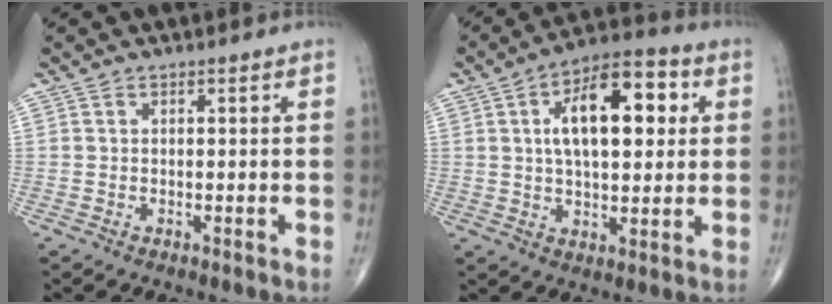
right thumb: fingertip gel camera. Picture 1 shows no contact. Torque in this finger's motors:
{"motor_torque": [0.75, 3.28, 1.65, 0.24, 0.40]}